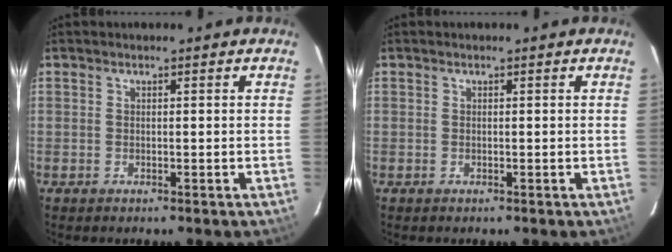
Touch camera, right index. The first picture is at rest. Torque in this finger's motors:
{"motor_torque": [0.00, 0.00, 0.01, 0.01]}